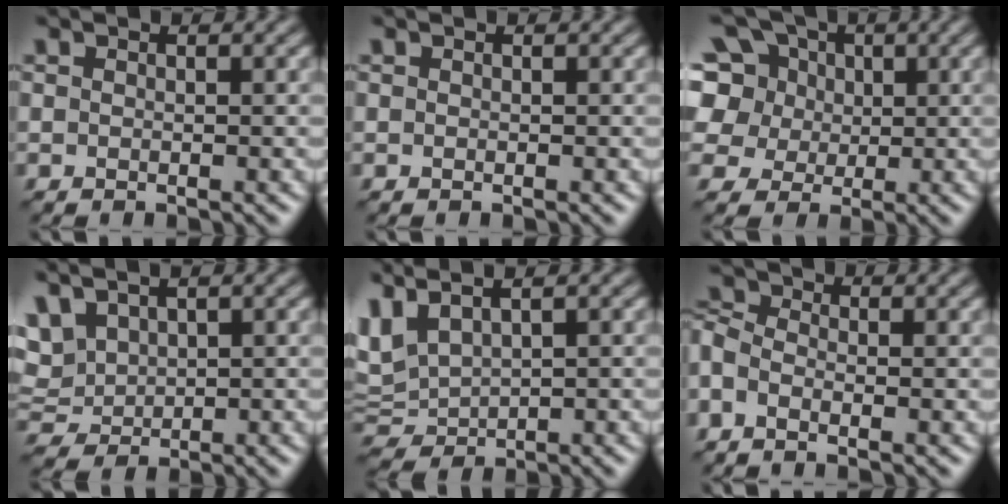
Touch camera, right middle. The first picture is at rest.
{"total": 0.0}
{"total": 10.8, "force": [4.3, 8.2, 5.6], "torque": [-0.125, 0.038, 0.063]}
{"total": 5.2, "force": [2.1, 3.3, 3.3], "torque": [-0.098, 0.025, 0.056]}
{"total": 5.3, "force": [2.1, 3.0, 3.9], "torque": [-0.098, 0.017, 0.057]}
{"total": 3.5, "force": [-1.5, 2.3, 2.2], "torque": [-0.050, 0.012, -0.032]}